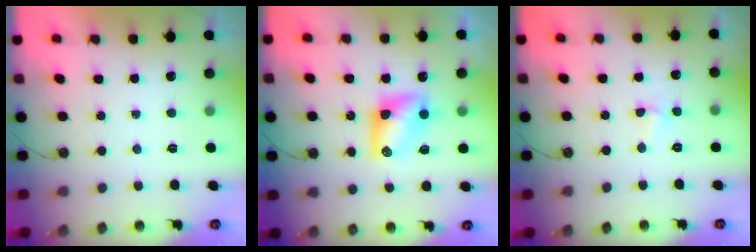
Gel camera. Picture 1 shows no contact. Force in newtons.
{"total": 7.9, "press": 7.9, "slide": 0.7}
{"total": 3.7, "press": 3.7, "slide": 0.5}